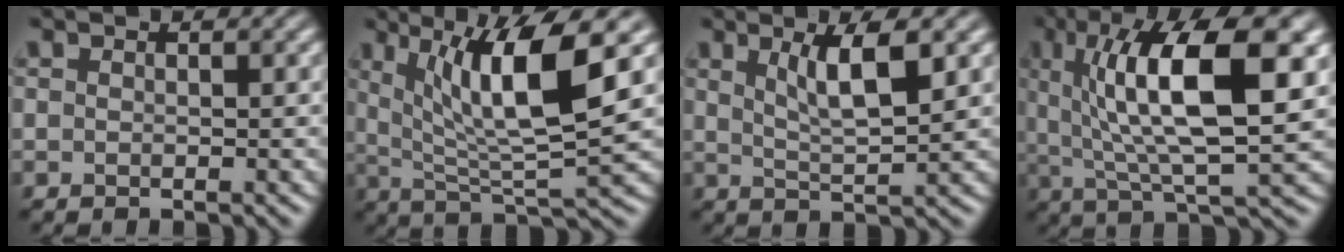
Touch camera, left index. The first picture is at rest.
{"total": 9.5, "force": [3.4, 2.0, 8.6], "torque": [-0.144, -0.007, 0.066]}
{"total": 4.5, "force": [1.8, 1.0, 3.9], "torque": [-0.068, -0.003, 0.034]}
{"total": 11.3, "force": [3.1, 3.1, 10.5], "torque": [-0.166, 0.005, 0.056]}